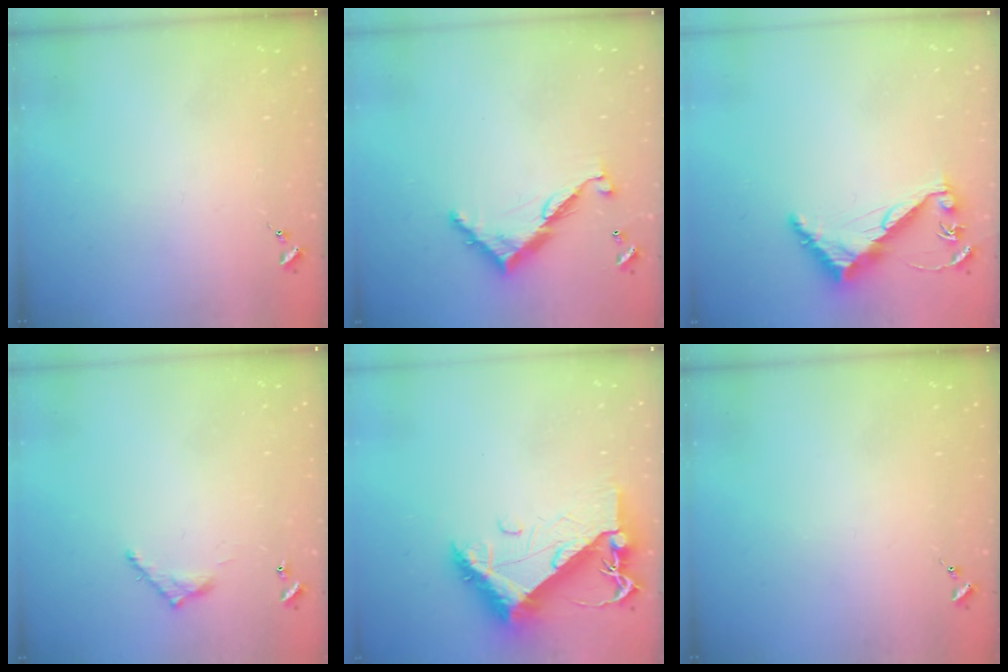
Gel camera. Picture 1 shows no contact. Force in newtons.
{"total": 9.7, "press": 9.7, "slide": 0.4}
{"total": 7.3, "press": 7.3, "slide": 0.6}
{"total": 6.3, "press": 6.3, "slide": 0.4}
{"total": 11.3, "press": 11.3, "slide": 1.2}
{"total": 0.0}